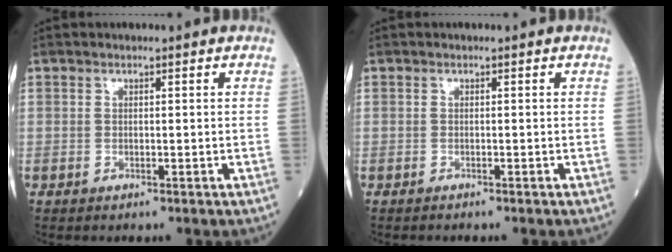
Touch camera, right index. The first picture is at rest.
{"total": 0.9, "force": [-0.9, 0.0, 0.3], "torque": [-0.006, 0.000, -0.012]}